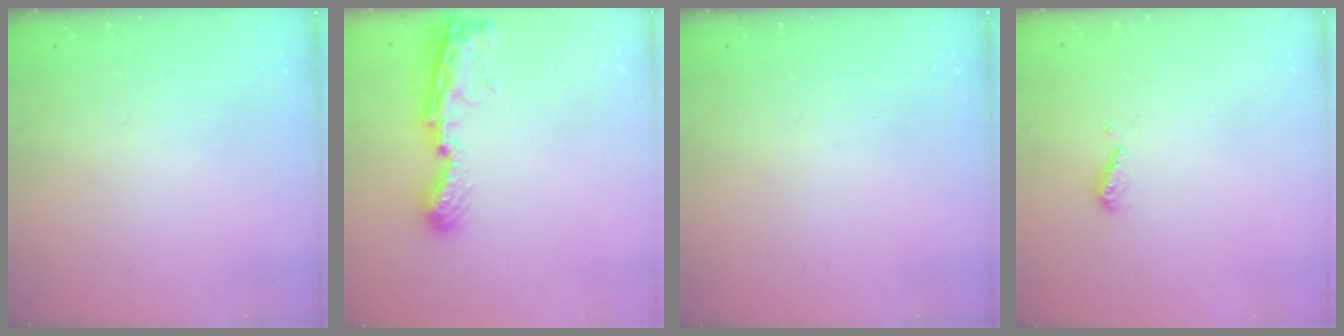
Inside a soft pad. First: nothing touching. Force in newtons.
{"total": 9.3, "press": 9.3, "slide": 1.0}
{"total": 0.0}
{"total": 3.9, "press": 3.9, "slide": 0.4}